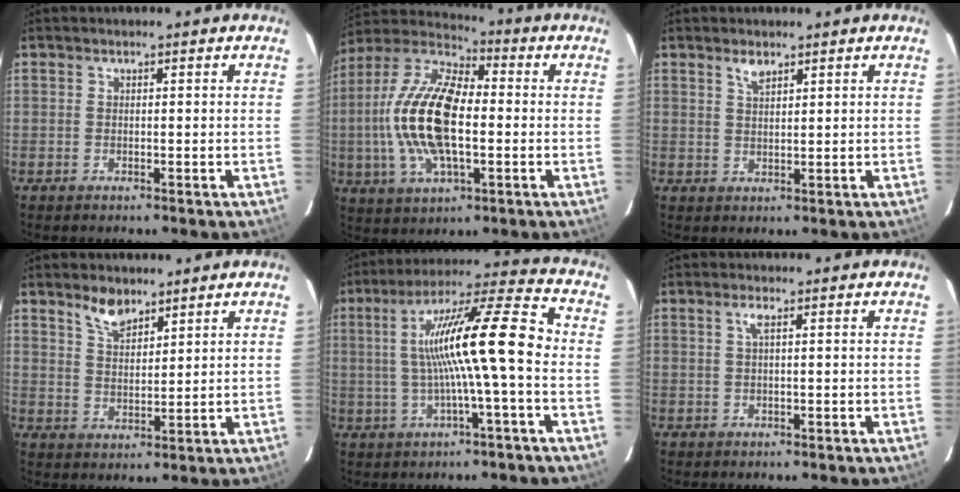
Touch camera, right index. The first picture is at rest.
{"total": 18.9, "force": [-1.3, 8.5, 16.8], "torque": [-0.345, 0.009, -0.032]}
{"total": 2.3, "force": [1.7, 0.9, 1.3], "torque": [-0.023, 0.004, 0.032]}
{"total": 5.2, "force": [4.1, 2.2, 2.4], "torque": [-0.041, 0.003, 0.078]}
{"total": 15.5, "force": [-0.4, 0.5, 15.5], "torque": [-0.266, 0.027, -0.003]}
{"total": 1.4, "force": [0.5, -0.1, 1.3], "torque": [-0.026, 0.003, 0.009]}